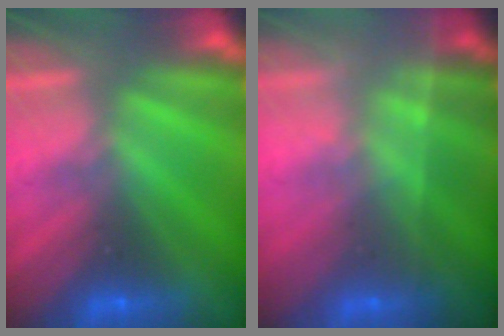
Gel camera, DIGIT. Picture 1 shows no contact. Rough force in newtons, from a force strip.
{"total": 1.7}